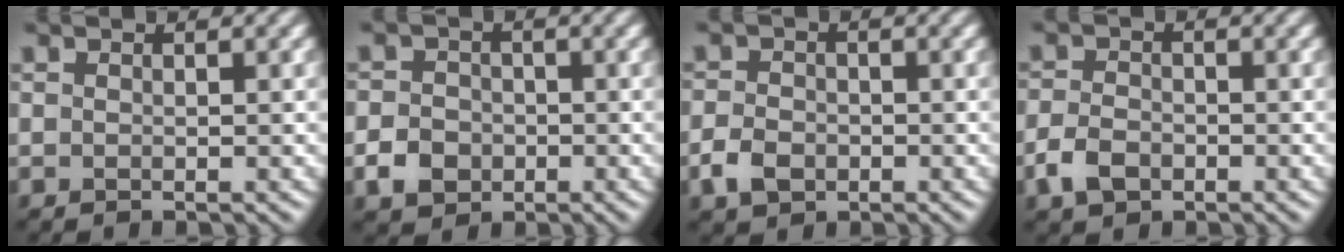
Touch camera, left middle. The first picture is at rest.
{"total": 3.3, "force": [-1.7, 2.5, 1.1], "torque": [-0.018, 0.000, -0.036]}
{"total": 3.0, "force": [-1.8, 1.9, 1.3], "torque": [-0.027, -0.003, -0.037]}
{"total": 3.1, "force": [-2.1, 1.8, 1.4], "torque": [-0.033, -0.003, -0.044]}